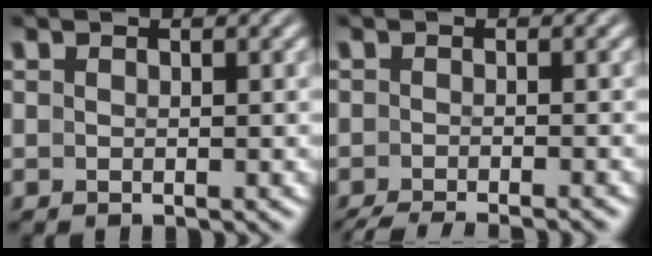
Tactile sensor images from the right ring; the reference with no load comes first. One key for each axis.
{"total": 6.0, "fx": -5.5, "fy": 1.3, "fz": 2.0, "tx": -0.019, "ty": -0.009, "tz": -0.081}